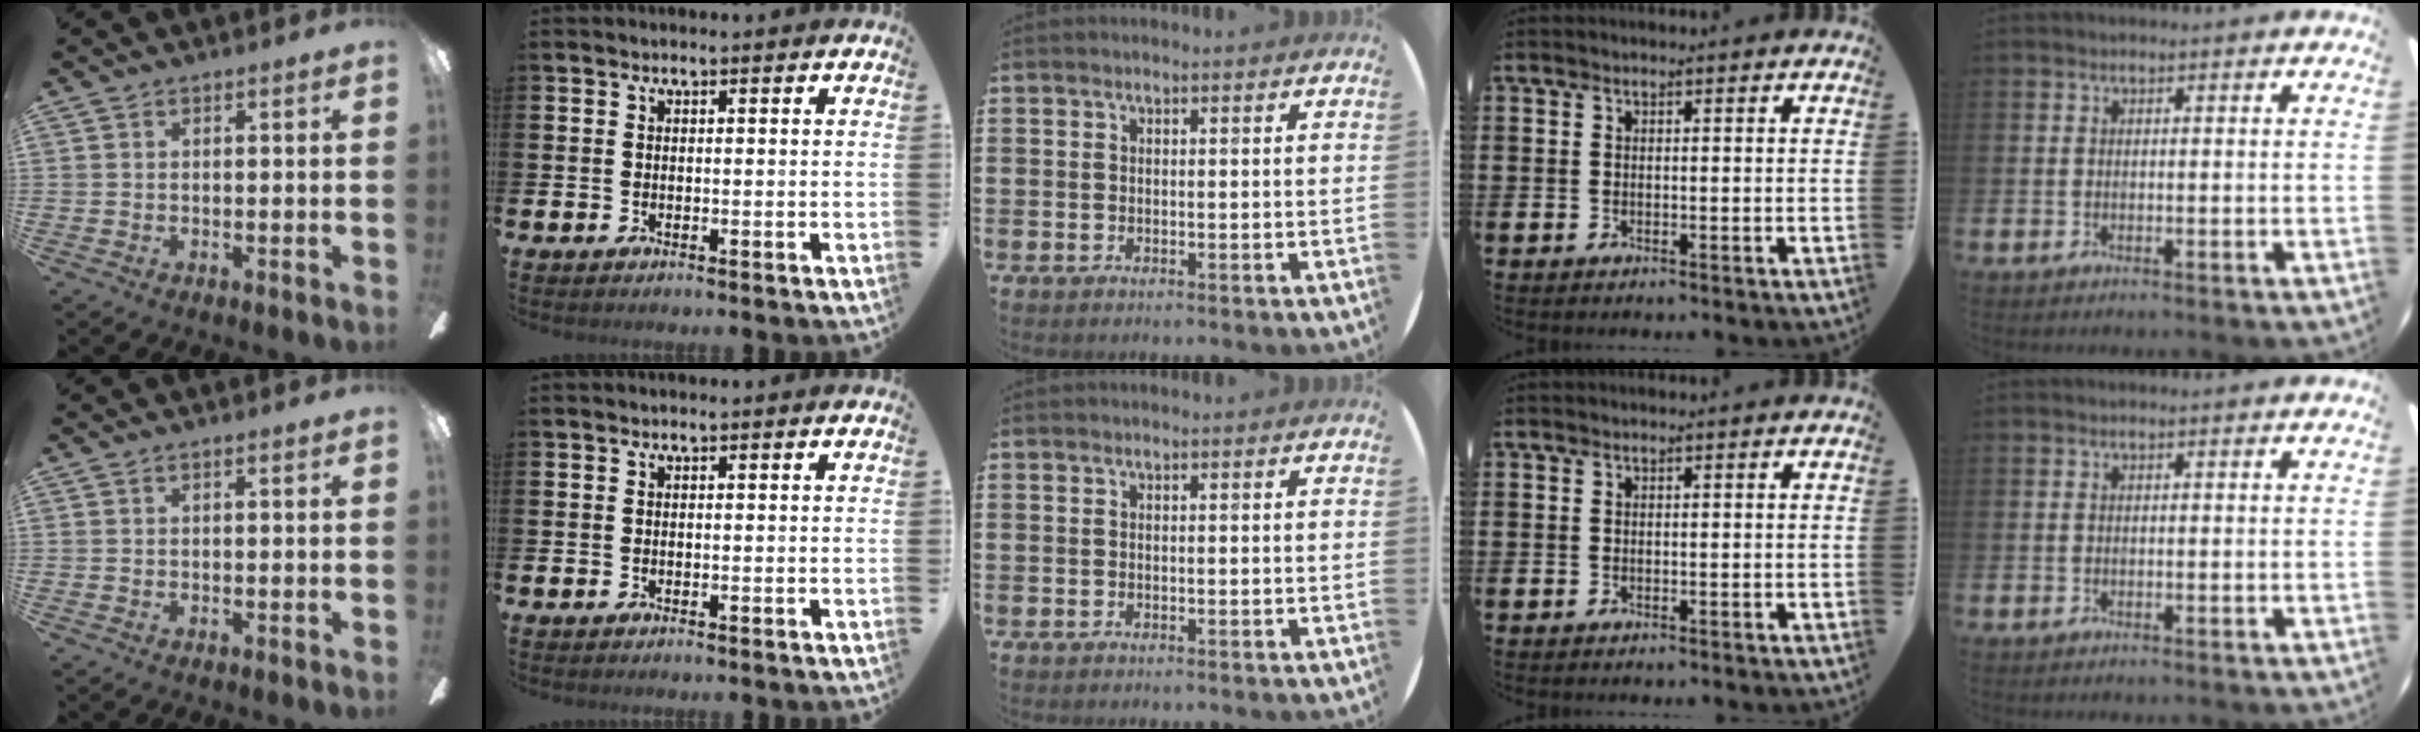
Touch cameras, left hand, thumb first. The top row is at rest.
{}